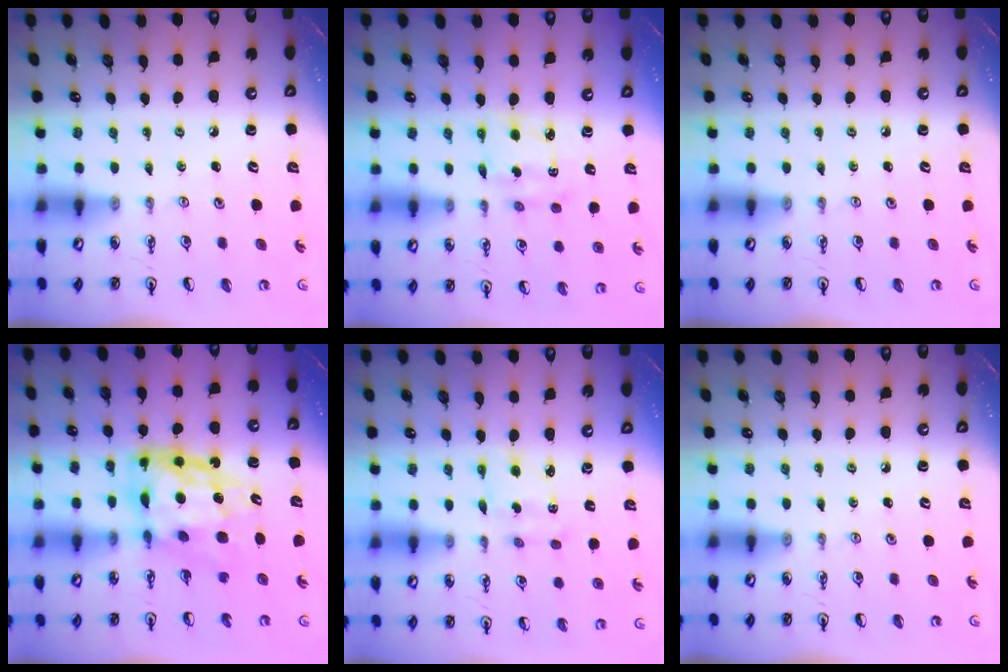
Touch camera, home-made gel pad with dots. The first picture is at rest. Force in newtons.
{"total": 4.0, "press": 4.0, "slide": 0.2}
{"total": 0.0}
{"total": 12.5, "press": 12.4, "slide": 1.3}
{"total": 2.2, "press": 2.0, "slide": 0.8}
{"total": 0.0}